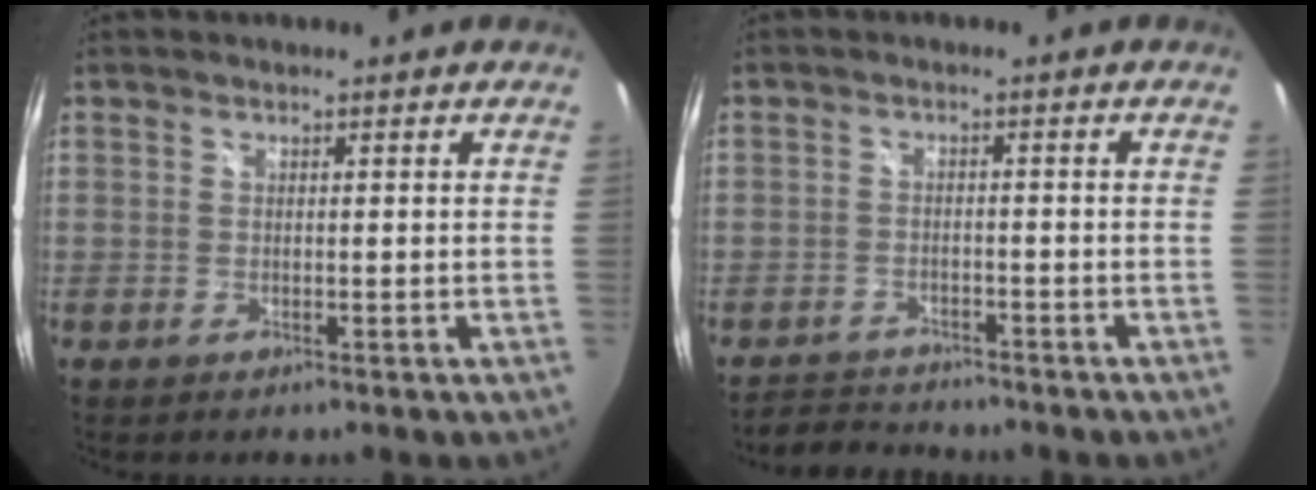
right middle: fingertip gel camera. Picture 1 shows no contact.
{"total": 4.3, "force": [-4.2, 1.0, -0.1], "torque": [-0.016, 0.012, -0.074]}